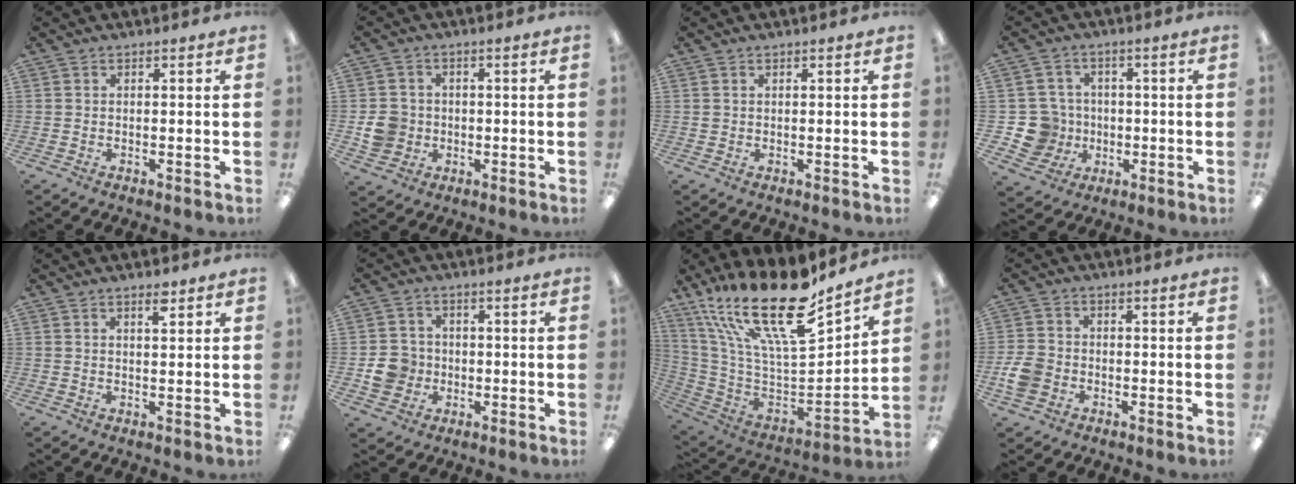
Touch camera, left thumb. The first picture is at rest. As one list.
[{"total": 6.7, "force": [-0.7, 6.2, 2.2], "torque": [-0.043, 0.012, -0.011]}, {"total": 0.7, "force": [0.4, 0.6, 0.1], "torque": [-0.003, 0.002, 0.007]}, {"total": 8.9, "force": [-1.2, 8.7, 1.4], "torque": [-0.051, 0.012, -0.010]}, {"total": 2.9, "force": [2.1, 0.8, 1.7], "torque": [-0.023, -0.005, 0.034]}, {"total": 6.9, "force": [-1.4, 6.4, 2.1], "torque": [-0.047, 0.015, -0.021]}, {"total": 25.7, "force": [17.5, 8.1, 17.0], "torque": [-0.312, -0.128, 0.302]}, {"total": 5.9, "force": [-1.8, 4.8, 3.0], "torque": [-0.059, 0.014, -0.030]}]